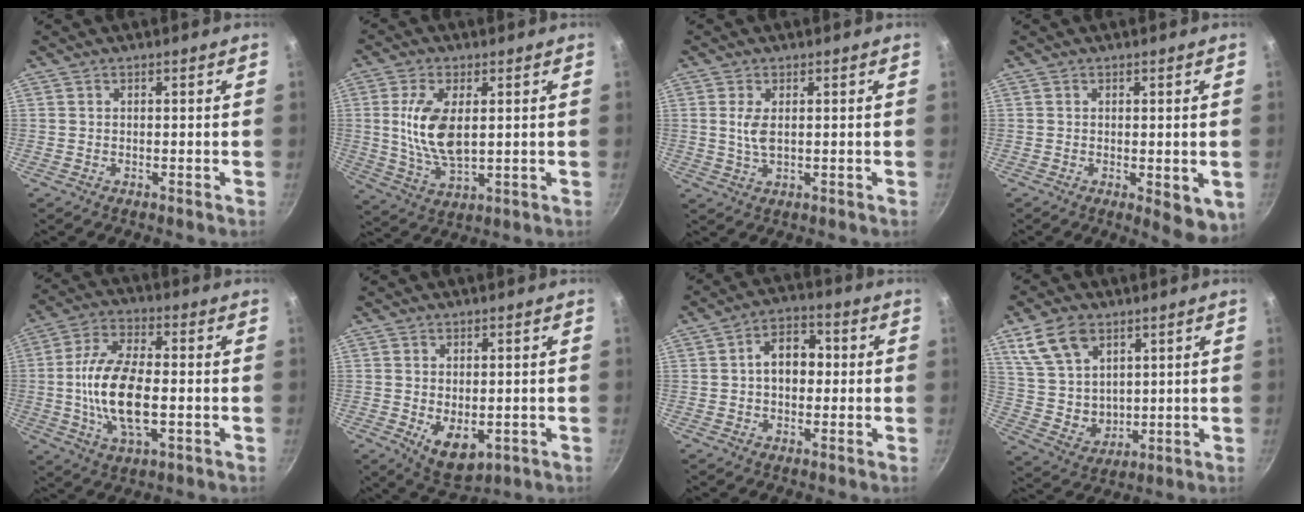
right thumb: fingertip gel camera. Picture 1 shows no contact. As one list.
[{"total": 11.0, "force": [1.4, 5.4, 9.5], "torque": [-0.182, -0.008, 0.033]}, {"total": 3.5, "force": [0.5, 1.6, 3.1], "torque": [-0.061, -0.004, 0.012]}, {"total": 6.0, "force": [-1.2, 2.2, 5.4], "torque": [-0.060, -0.009, -0.011]}, {"total": 15.1, "force": [-1.6, 6.9, 13.3], "torque": [-0.256, 0.013, -0.039]}, {"total": 7.4, "force": [-1.2, 4.5, 5.8], "torque": [-0.082, -0.017, -0.002]}, {"total": 7.9, "force": [0.4, 5.6, 5.5], "torque": [-0.048, 0.021, -0.003]}, {"total": 12.5, "force": [6.1, 8.5, 6.9], "torque": [-0.102, -0.025, 0.135]}]